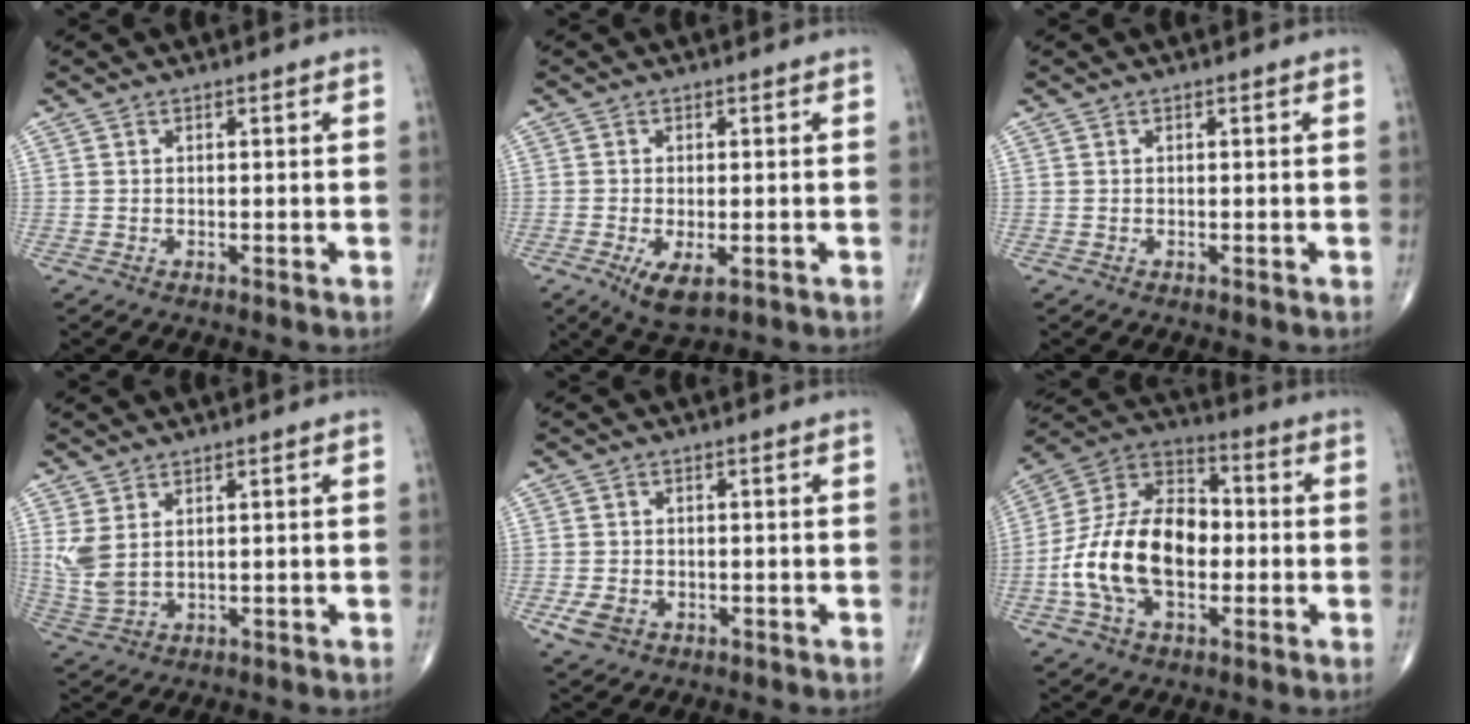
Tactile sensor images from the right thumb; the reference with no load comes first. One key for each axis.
{"total": 5.4, "fx": -2.1, "fy": 2.3, "fz": 4.5, "tx": -0.079, "ty": -0.012, "tz": -0.030}
{"total": 0.0}
{"total": 5.3, "fx": 1.8, "fy": 2.9, "fz": 4.1, "tx": -0.100, "ty": -0.006, "tz": 0.048}
{"total": 3.8, "fx": -1.3, "fy": 2.9, "fz": 2.1, "tx": -0.034, "ty": 0.001, "tz": -0.017}
{"total": 19.6, "fx": -2.9, "fy": 12.1, "fz": 15.2, "tx": -0.268, "ty": 0.034, "tz": -0.055}